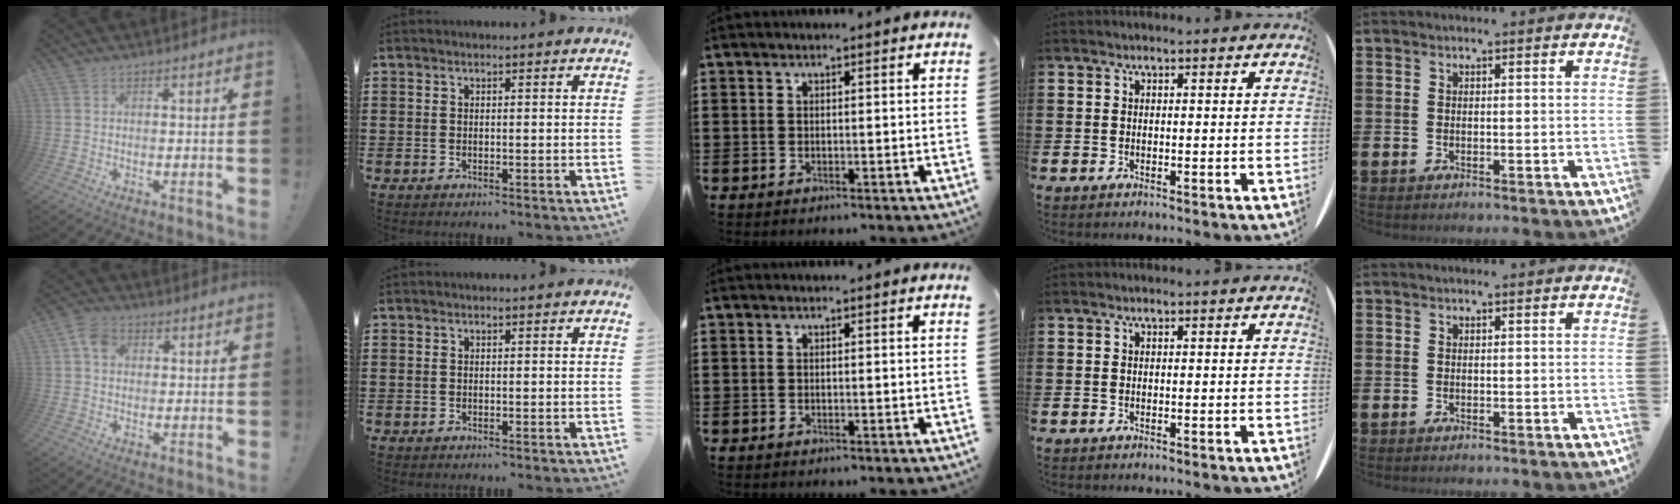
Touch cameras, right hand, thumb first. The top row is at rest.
{"thumb": {"total": 5.7, "force": [1.4, 4.2, 3.5], "torque": [-0.056, 0.005, 0.027]}}